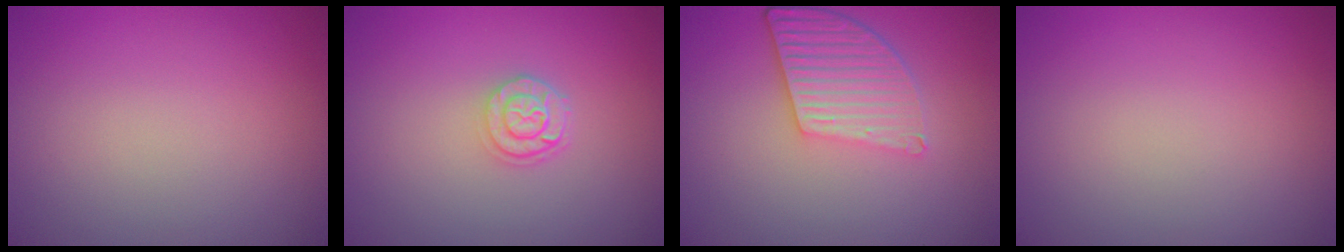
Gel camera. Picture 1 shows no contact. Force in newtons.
{"total": 2.3, "press": 1.9, "slide": 1.4}
{"total": 5.1, "press": 3.8, "slide": 3.5}
{"total": 0.0}